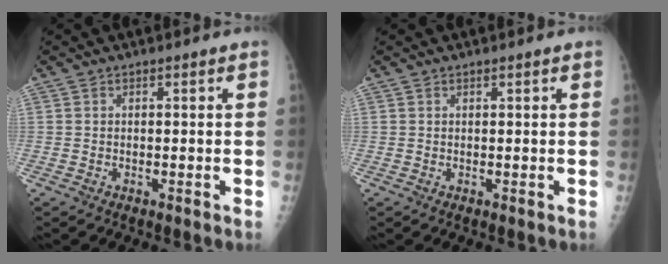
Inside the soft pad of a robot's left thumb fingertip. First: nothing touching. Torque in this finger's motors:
{"motor_torque": [-0.02, 0.17, -0.11, 0.14, -0.03]}